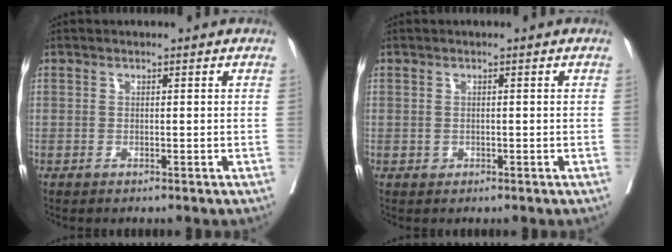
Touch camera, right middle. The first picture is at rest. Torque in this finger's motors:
{"motor_torque": [0.16, -0.22, 0.03, 0.01]}